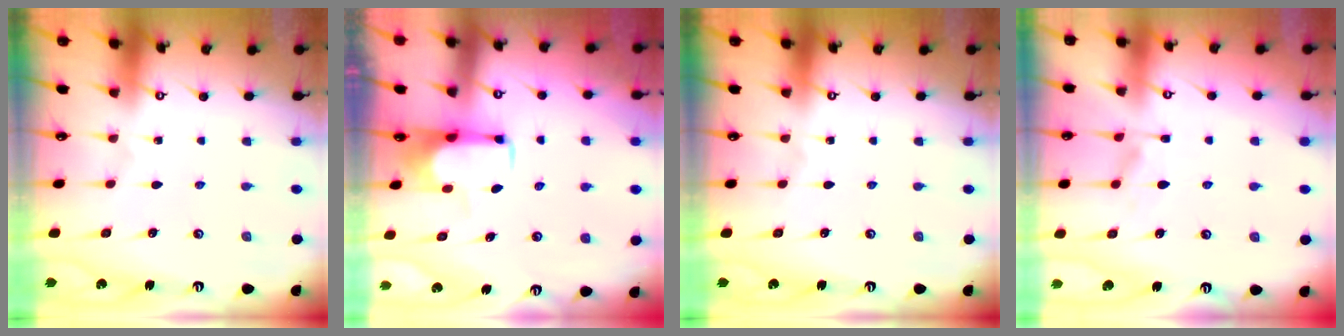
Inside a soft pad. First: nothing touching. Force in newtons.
{"total": 2.0, "press": 1.9, "slide": 0.4}
{"total": 0.0}
{"total": 1.6, "press": 1.0, "slide": 1.2}